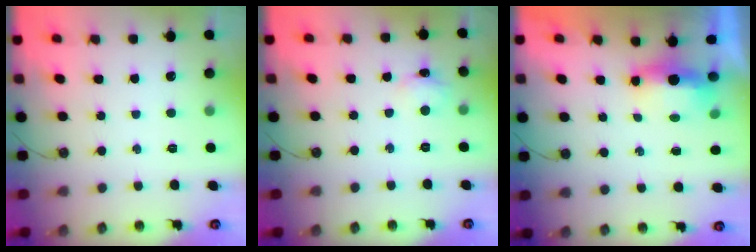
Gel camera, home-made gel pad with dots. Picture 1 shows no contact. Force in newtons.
{"total": 5.8, "press": 5.8, "slide": 0.9}
{"total": 13.6, "press": 6.7, "slide": 11.8}